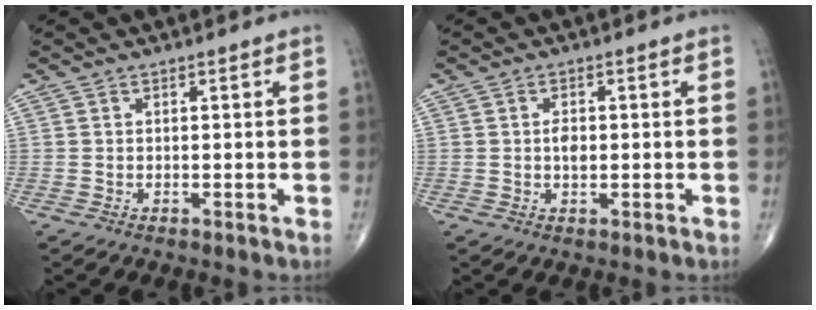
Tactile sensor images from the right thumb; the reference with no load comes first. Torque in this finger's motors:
{"motor_torque": [1.20, 0.30, 0.30, -0.39, 0.01]}